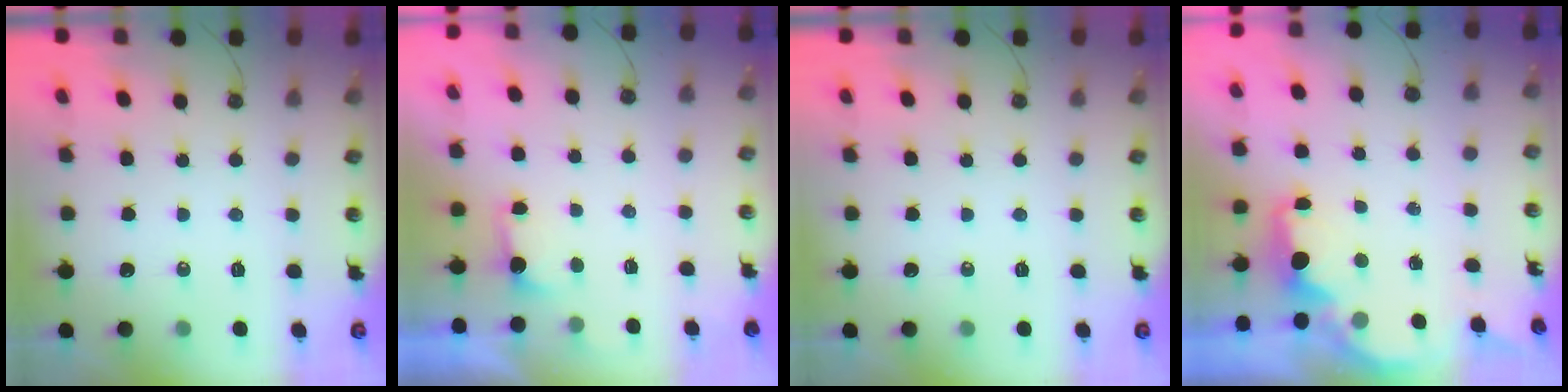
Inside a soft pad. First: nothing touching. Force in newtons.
{"total": 1.3, "press": 0.9, "slide": 0.8}
{"total": 0.0}
{"total": 2.3, "press": 2.1, "slide": 0.8}